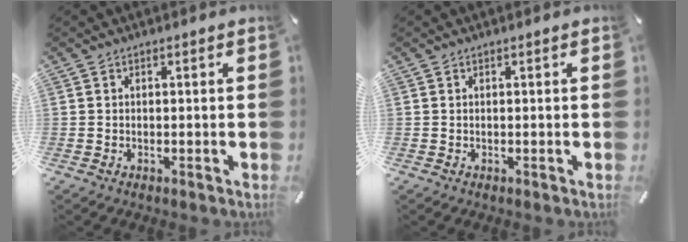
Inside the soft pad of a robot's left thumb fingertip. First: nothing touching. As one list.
[{"total": 0.0}]